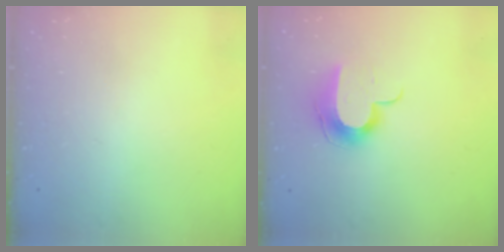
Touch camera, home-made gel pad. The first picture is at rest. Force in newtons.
{"total": 11.8, "press": 11.8, "slide": 0.7}